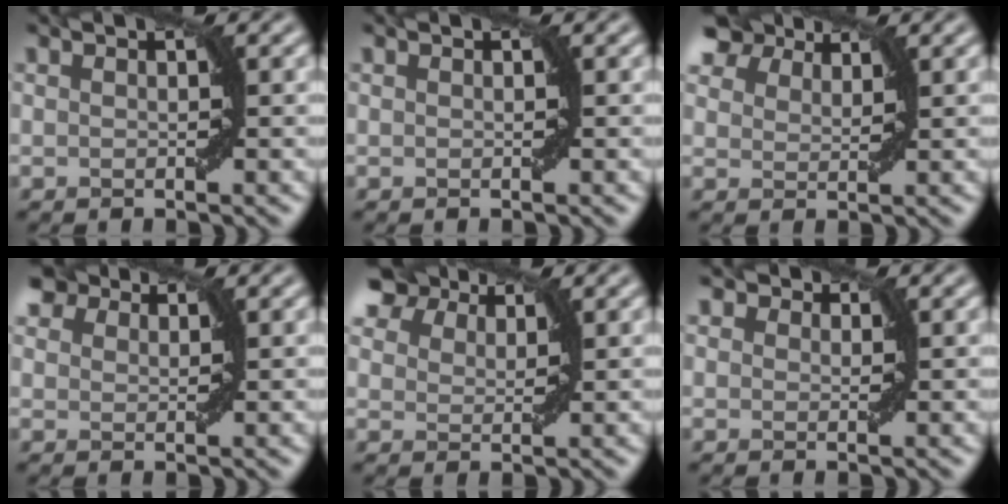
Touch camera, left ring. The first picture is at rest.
{"total": 0.0}
{"total": 6.3, "force": [5.0, 2.8, 2.4], "torque": [-0.066, 0.010, 0.087]}
{"total": 4.0, "force": [3.2, 1.9, 1.5], "torque": [-0.037, 0.007, 0.053]}
{"total": 6.9, "force": [5.6, 3.1, 2.7], "torque": [-0.072, 0.009, 0.096]}
{"total": 1.7, "force": [1.3, 1.0, 0.5], "torque": [-0.009, -0.001, 0.013]}